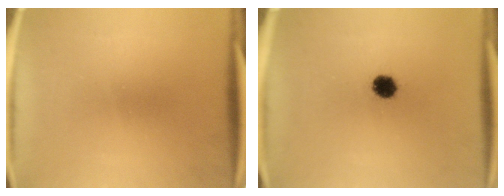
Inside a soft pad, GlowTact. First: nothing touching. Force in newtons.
{"total": 5.0}